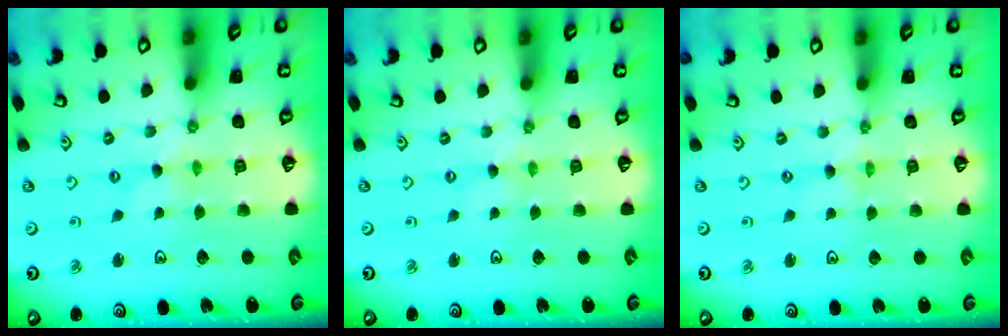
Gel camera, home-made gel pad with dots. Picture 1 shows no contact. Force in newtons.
{"total": 0.0}
{"total": 0.0}